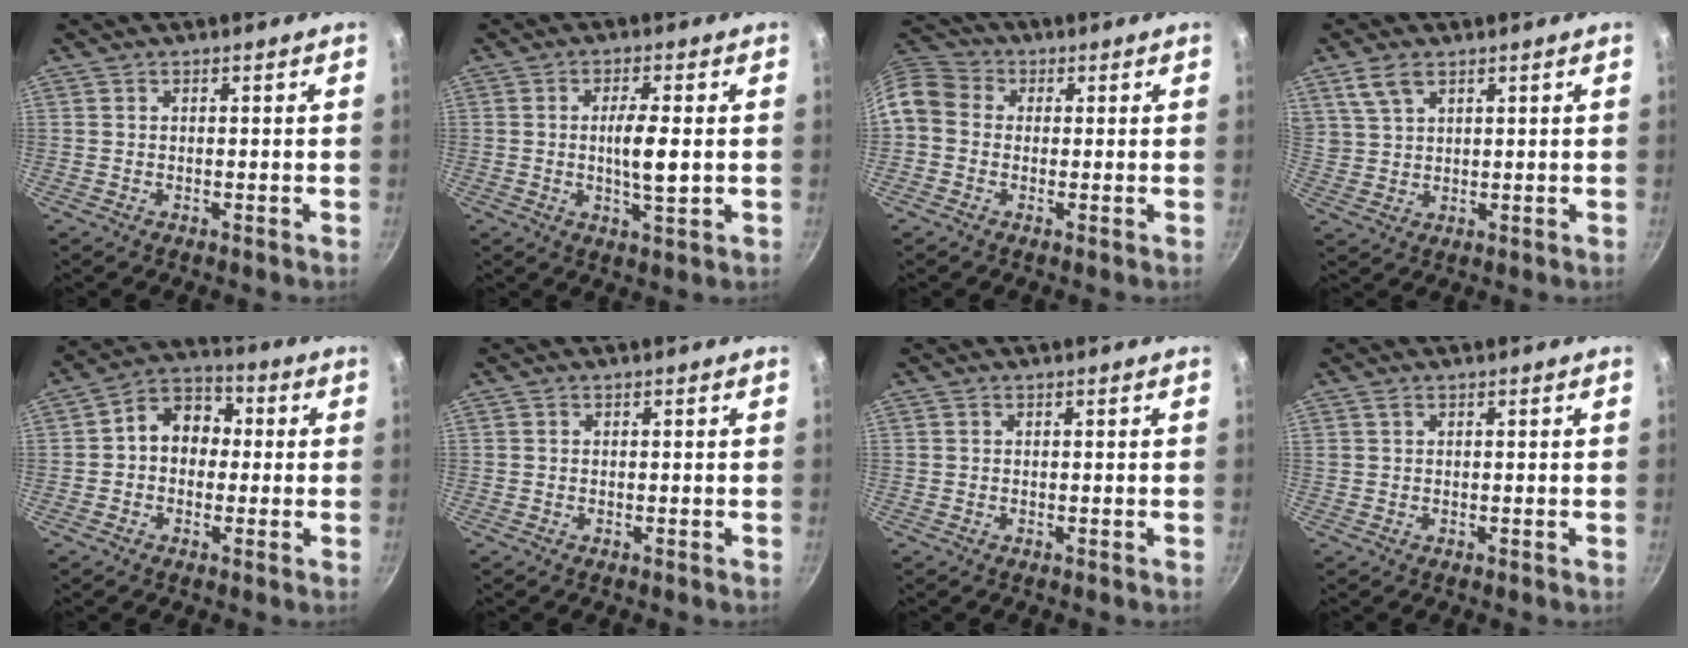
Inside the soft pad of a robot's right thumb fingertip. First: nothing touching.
{"total": 6.5, "force": [-0.1, 1.5, 6.3], "torque": [-0.114, 0.000, -0.001]}
{"total": 9.1, "force": [0.0, 7.7, 4.7], "torque": [-0.082, 0.024, -0.021]}
{"total": 5.4, "force": [3.3, 2.9, 3.1], "torque": [-0.054, -0.004, 0.072]}
{"total": 9.1, "force": [0.4, 7.2, 5.5], "torque": [-0.043, 0.026, -0.014]}
{"total": 0.0}
{"total": 0.0}
{"total": 0.6, "force": [0.4, 0.3, 0.4], "torque": [-0.007, 0.001, 0.009]}